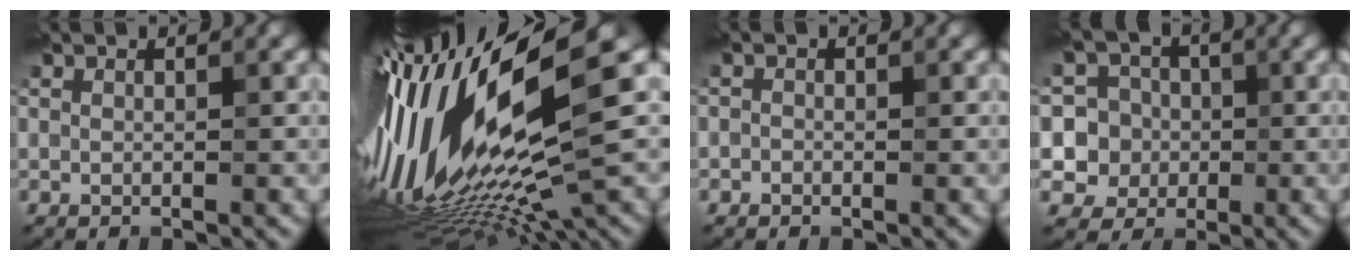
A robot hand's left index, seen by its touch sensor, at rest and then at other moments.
{"total": 19.5, "force": [-0.6, 4.1, 19.0], "torque": [-0.355, -0.024, -0.005]}
{"total": 0.7, "force": [-0.5, 0.4, 0.0], "torque": [0.007, 0.001, -0.018]}
{"total": 6.0, "force": [0.0, 5.8, 1.7], "torque": [-0.024, 0.021, -0.024]}